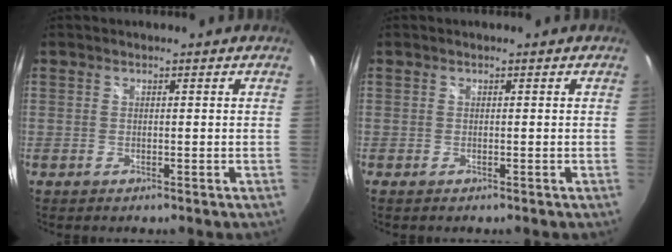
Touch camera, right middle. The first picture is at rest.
{"total": 0.0}